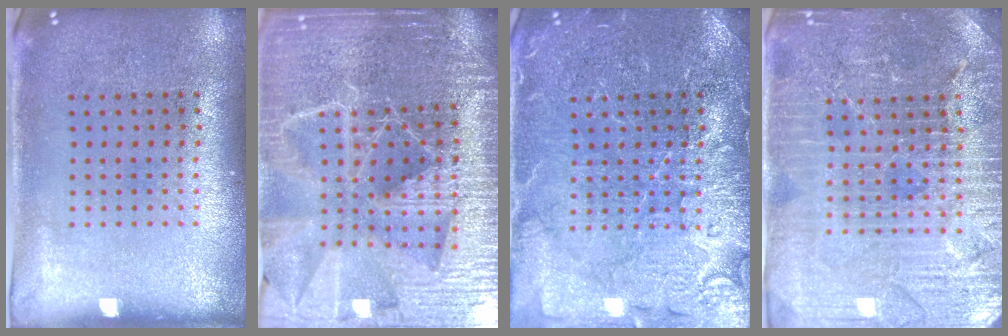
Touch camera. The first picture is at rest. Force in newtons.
{"total": 5.7, "press": 5.0, "slide": 2.6}
{"total": 5.9, "press": 5.8, "slide": 1.0}
{"total": 4.4, "press": 4.1, "slide": 1.5}